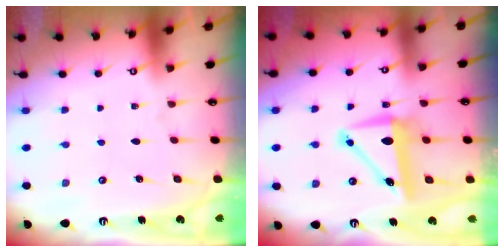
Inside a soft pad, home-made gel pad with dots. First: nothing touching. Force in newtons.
{"total": 9.6, "press": 9.5, "slide": 1.4}